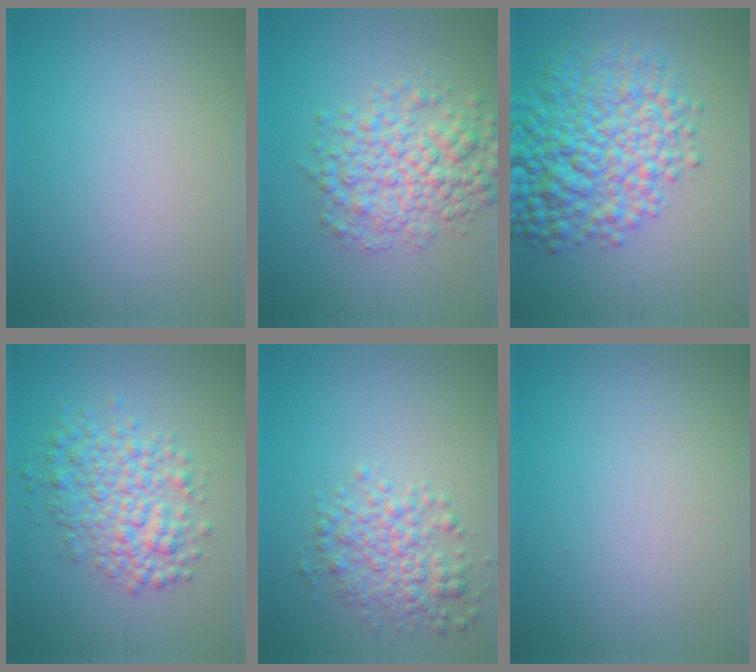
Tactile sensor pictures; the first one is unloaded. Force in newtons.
{"total": 5.9, "press": 5.9, "slide": 0.1}
{"total": 9.5, "press": 9.5, "slide": 0.2}
{"total": 5.4, "press": 5.4, "slide": 0.1}
{"total": 3.9, "press": 3.9, "slide": 0.1}
{"total": 0.0}